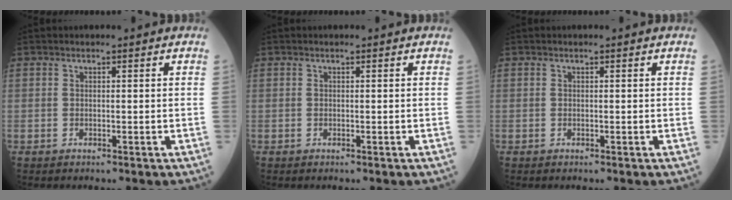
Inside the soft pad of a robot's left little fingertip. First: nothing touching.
{"total": 0.0}
{"total": 0.0}